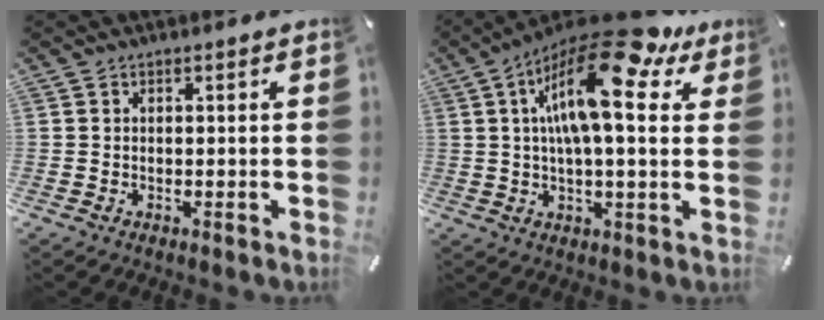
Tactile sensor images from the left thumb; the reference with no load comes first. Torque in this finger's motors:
{"motor_torque": [1.52, 1.44, 1.99, -0.78, 0.36]}